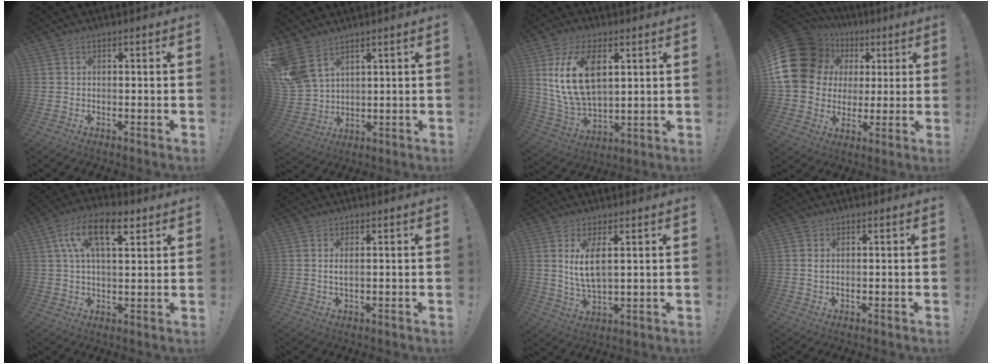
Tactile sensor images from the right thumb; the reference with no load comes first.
{"total": 10.9, "force": [6.8, 6.5, 5.6], "torque": [-0.125, -0.029, 0.139]}
{"total": 17.4, "force": [5.6, 10.1, 13.0], "torque": [-0.257, -0.014, 0.100]}
{"total": 20.8, "force": [5.5, 17.0, 10.6], "torque": [-0.187, -0.021, 0.130]}
{"total": 13.8, "force": [6.0, 6.4, 10.7], "torque": [-0.180, 0.001, 0.106]}
{"total": 1.8, "force": [0.5, 0.3, 1.7], "torque": [-0.028, -0.003, 0.006]}
{"total": 7.4, "force": [2.5, 2.7, 6.4], "torque": [-0.125, -0.012, 0.040]}
{"total": 0.8, "force": [0.3, 0.6, 0.5], "torque": [-0.009, 0.001, 0.005]}